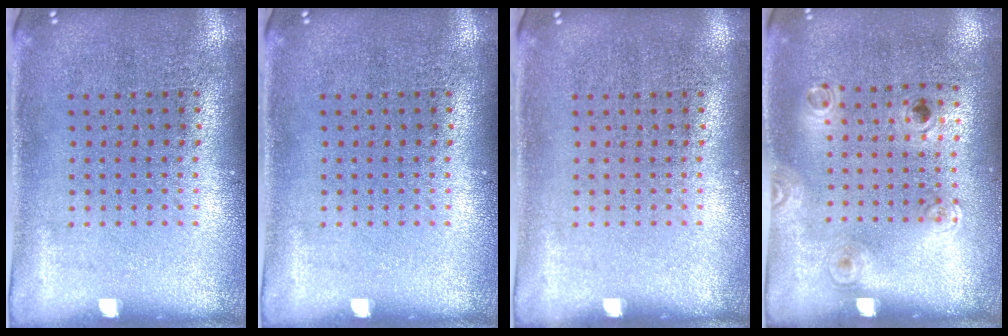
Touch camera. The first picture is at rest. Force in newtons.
{"total": 0.0}
{"total": 0.0}
{"total": 1.2, "press": 0.8, "slide": 0.8}